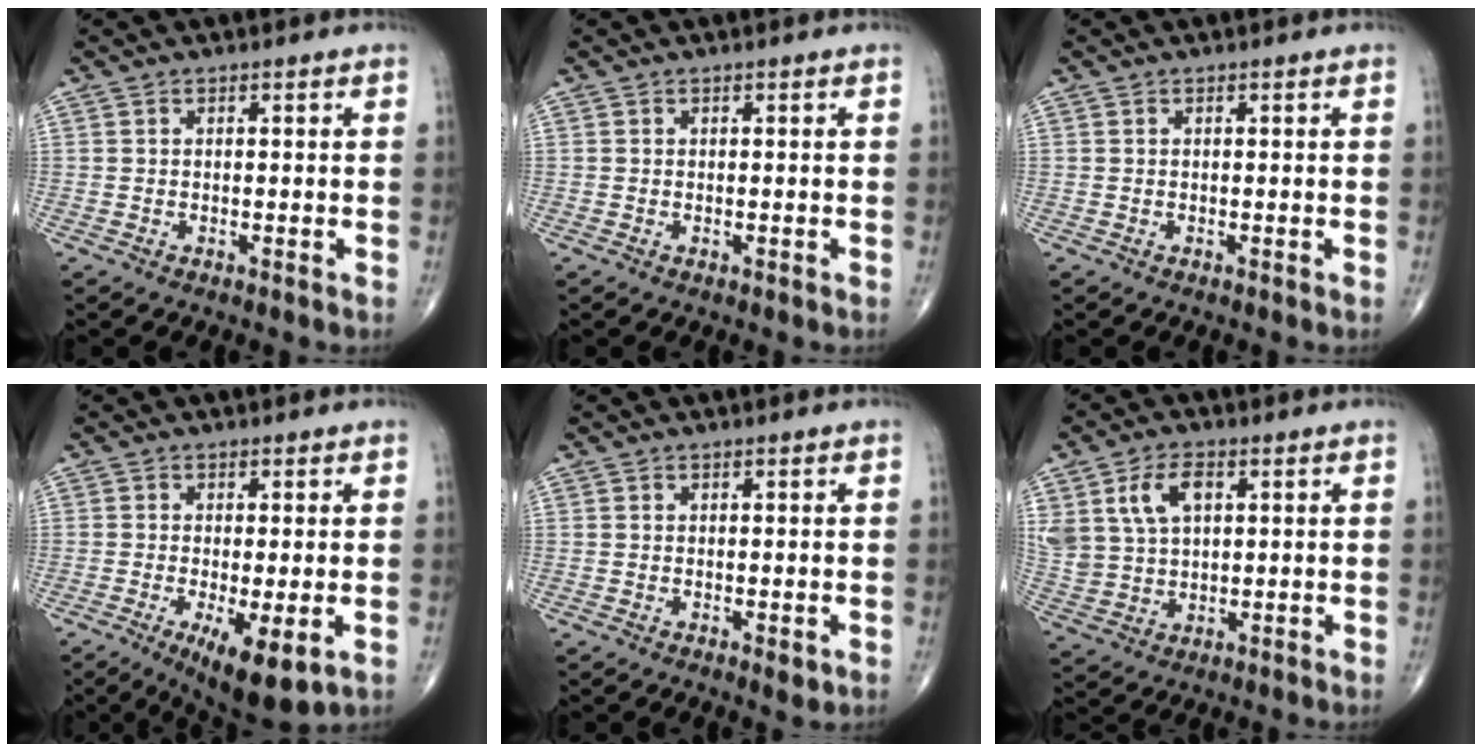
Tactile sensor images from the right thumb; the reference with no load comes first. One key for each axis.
{"total": 0.0}
{"total": 0.0}
{"total": 9.6, "fx": -3.2, "fy": 2.9, "fz": 8.6, "tx": -0.139, "ty": -0.020, "tz": -0.045}
{"total": 1.7, "fx": -0.4, "fy": 0.7, "fz": 1.5, "tx": -0.019, "ty": -0.004, "tz": -0.004}
{"total": 10.3, "fx": 3.8, "fy": 6.6, "fz": 6.9, "tx": -0.134, "ty": -0.003, "tz": 0.083}